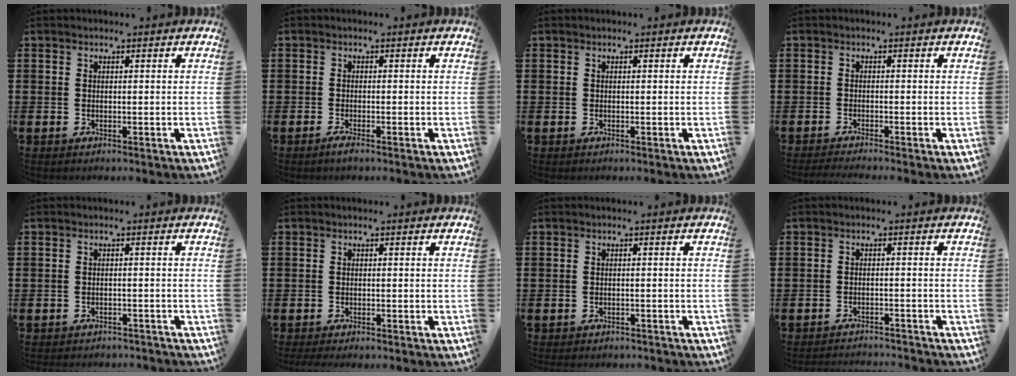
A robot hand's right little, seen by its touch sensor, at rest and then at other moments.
{"total": 1.1, "force": [-0.6, 0.1, 0.9], "torque": [-0.015, -0.003, -0.012]}
{"total": 0.0}
{"total": 1.1, "force": [-0.9, -0.1, 0.5], "torque": [-0.007, -0.001, -0.018]}
{"total": 1.2, "force": [-1.2, 0.1, -0.1], "torque": [-0.003, 0.002, -0.026]}
{"total": 0.7, "force": [-0.7, 0.0, 0.4], "torque": [-0.007, -0.002, -0.013]}
{"total": 0.8, "force": [-0.8, 0.1, 0.0], "torque": [-0.002, -0.001, -0.017]}
{"total": 1.8, "force": [-1.8, -0.1, -0.1], "torque": [-0.002, 0.003, -0.038]}